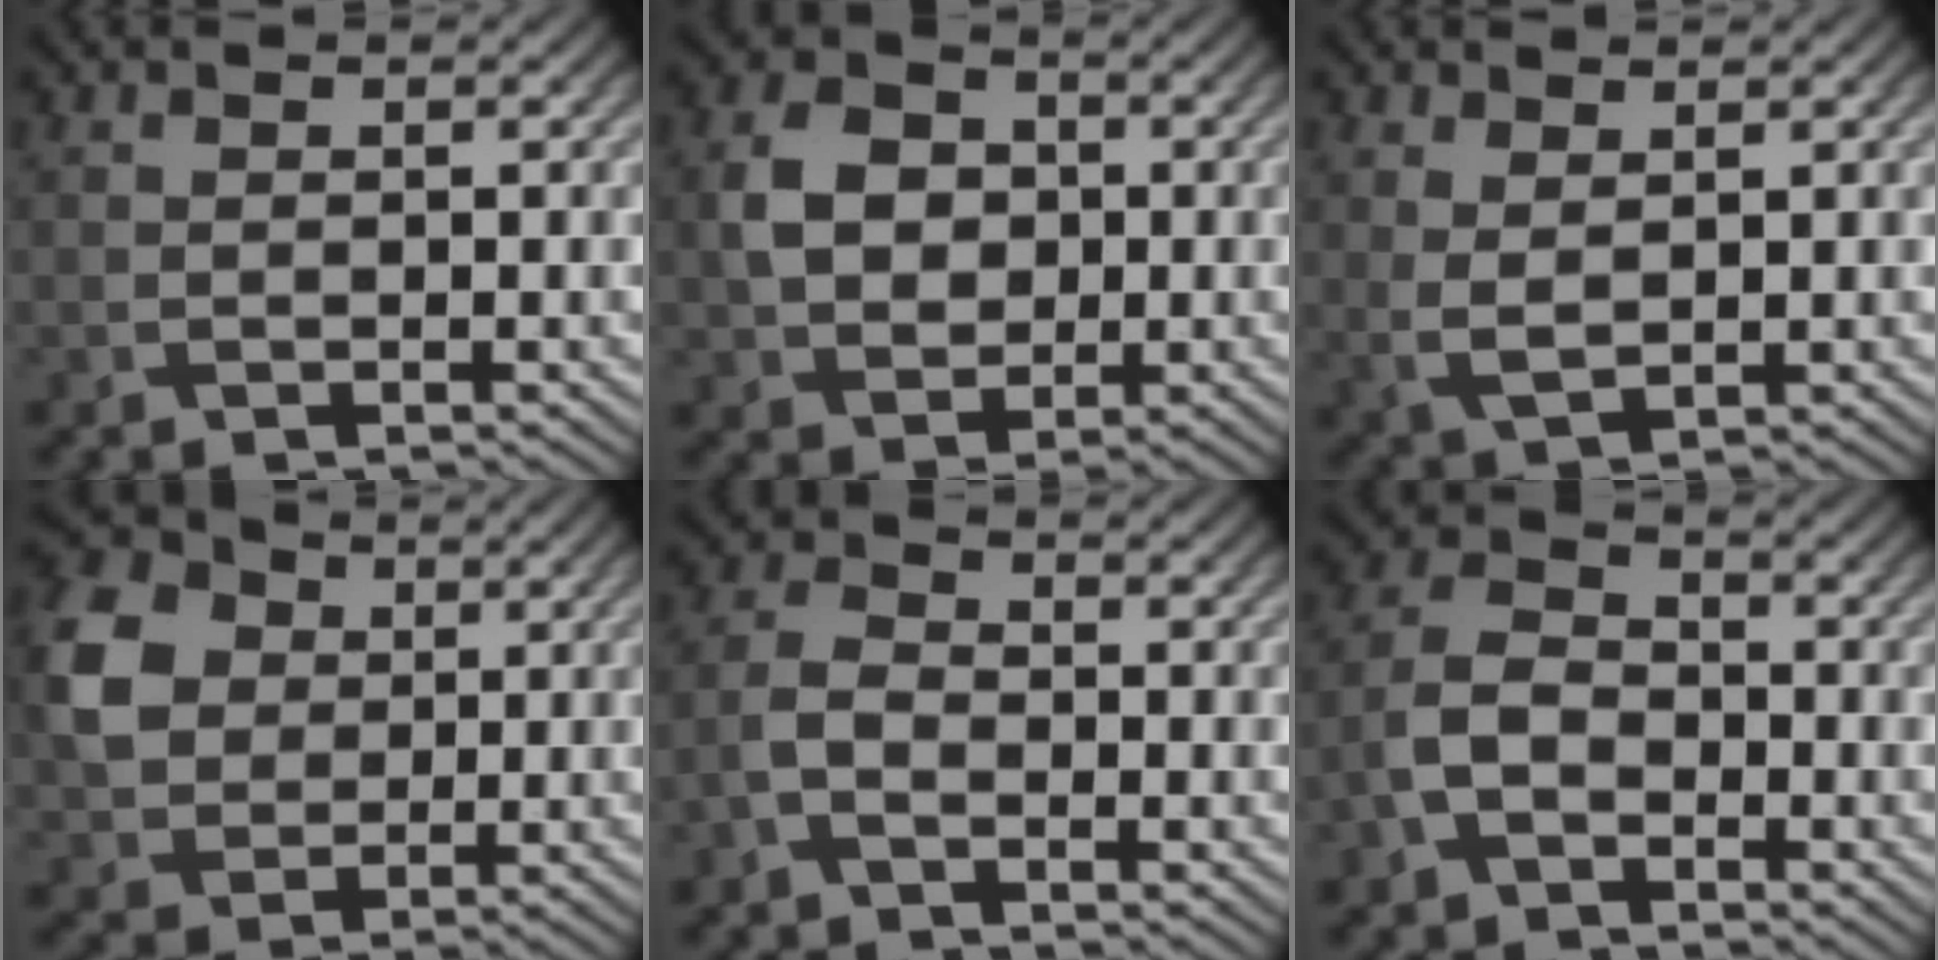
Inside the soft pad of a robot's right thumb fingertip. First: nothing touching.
{"total": 5.8, "force": [0.3, 4.7, 3.4], "torque": [-0.075, 0.004, 0.000]}
{"total": 2.6, "force": [1.4, 1.0, 1.9], "torque": [-0.050, -0.005, 0.031]}
{"total": 8.4, "force": [1.7, 7.0, 4.4], "torque": [-0.128, 0.009, 0.031]}
{"total": 2.9, "force": [-1.5, 1.7, 1.9], "torque": [-0.041, 0.006, -0.043]}
{"total": 5.0, "force": [-2.4, 3.2, 3.1], "torque": [-0.066, 0.005, -0.059]}